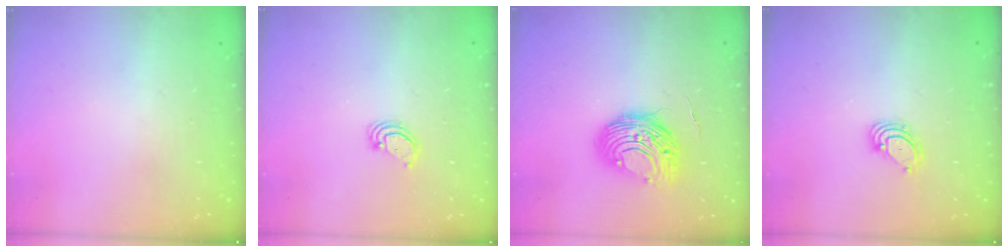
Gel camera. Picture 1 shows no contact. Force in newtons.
{"total": 2.6, "press": 2.6, "slide": 0.2}
{"total": 11.3, "press": 11.3, "slide": 0.9}
{"total": 3.2, "press": 3.2, "slide": 0.3}